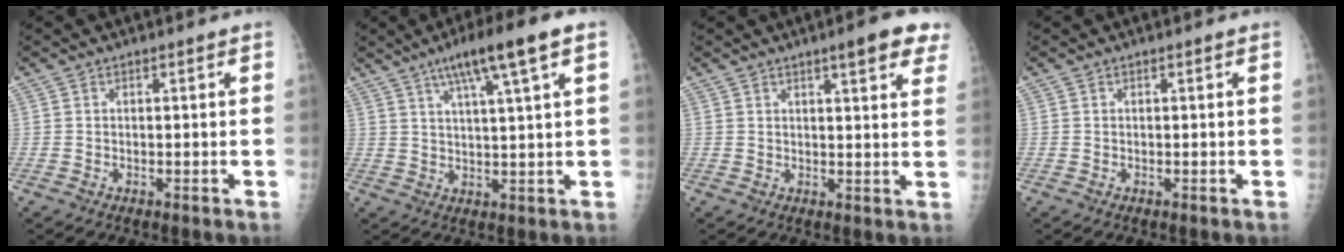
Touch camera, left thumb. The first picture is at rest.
{"total": 10.5, "force": [5.3, 0.4, 9.0], "torque": [-0.152, -0.002, 0.088]}
{"total": 8.1, "force": [5.0, 1.6, 6.1], "torque": [-0.059, -0.014, 0.055]}
{"total": 0.0}